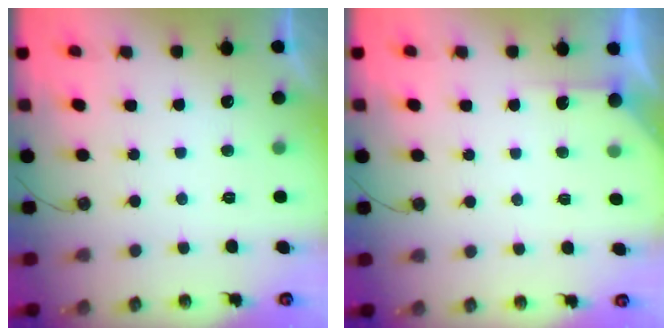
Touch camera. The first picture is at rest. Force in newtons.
{"total": 3.3, "press": 3.3, "slide": 0.4}